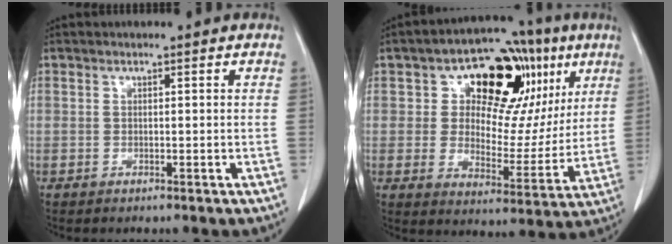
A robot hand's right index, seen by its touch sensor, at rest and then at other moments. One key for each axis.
{"total": 17.4, "fx": 7.4, "fy": 10.4, "fz": 11.8, "tx": -0.136, "ty": 0.037, "tz": 0.110}